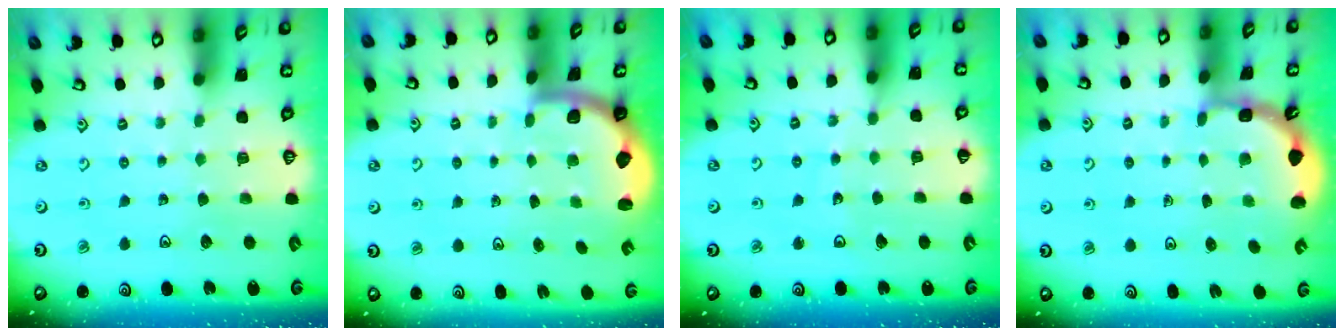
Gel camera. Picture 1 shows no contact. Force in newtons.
{"total": 1.9, "press": 1.8, "slide": 0.5}
{"total": 3.1, "press": 3.1, "slide": 0.5}
{"total": 1.9, "press": 1.8, "slide": 0.6}